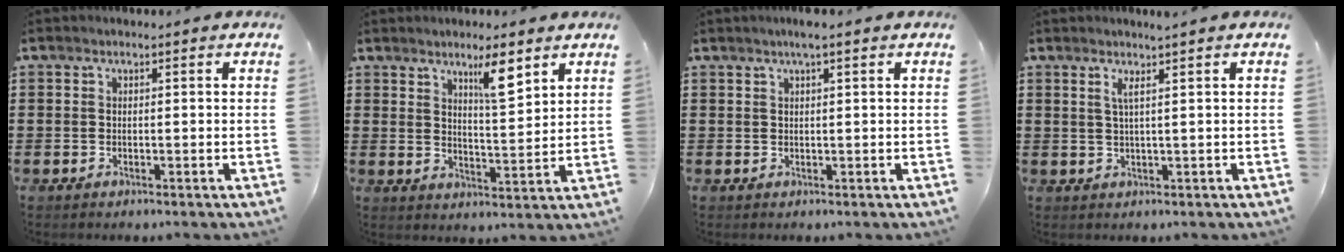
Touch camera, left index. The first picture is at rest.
{"total": 6.7, "force": [4.6, 1.2, 4.7], "torque": [-0.072, -0.019, 0.070]}
{"total": 2.1, "force": [1.4, 0.0, 1.5], "torque": [-0.031, 0.002, 0.025]}
{"total": 2.3, "force": [1.0, -0.5, 2.0], "torque": [-0.043, -0.006, 0.016]}